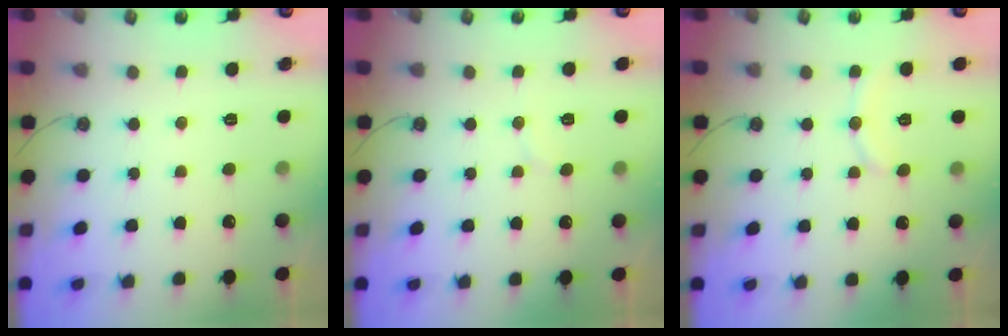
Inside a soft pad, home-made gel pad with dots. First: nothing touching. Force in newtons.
{"total": 2.9, "press": 2.9, "slide": 0.3}
{"total": 7.1, "press": 7.1, "slide": 0.5}